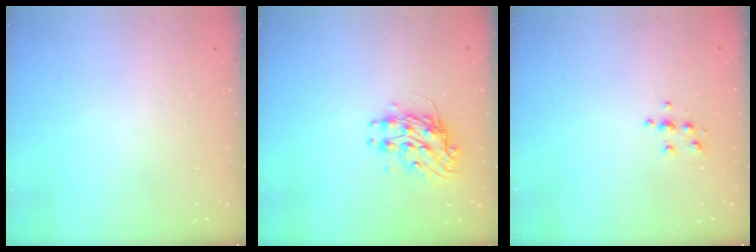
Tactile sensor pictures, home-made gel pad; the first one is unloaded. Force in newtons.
{"total": 9.2, "press": 9.2, "slide": 0.1}
{"total": 4.6, "press": 4.6, "slide": 0.5}